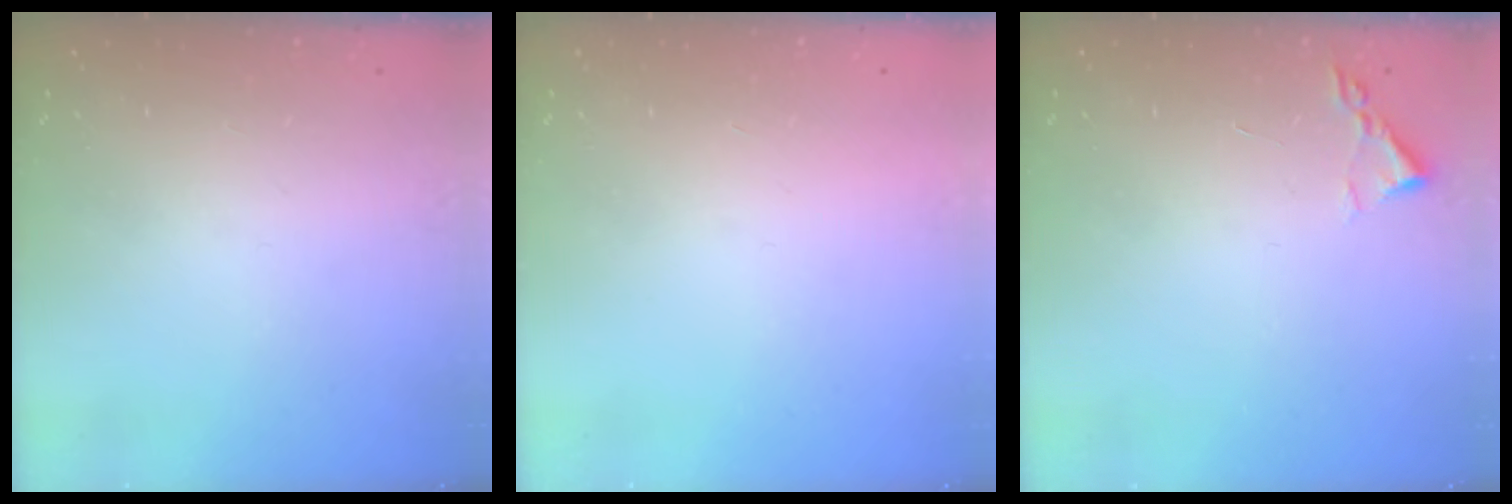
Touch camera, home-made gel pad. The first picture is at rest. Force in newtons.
{"total": 1.5, "press": 1.5, "slide": 0.1}
{"total": 1.8, "press": 1.8, "slide": 0.3}